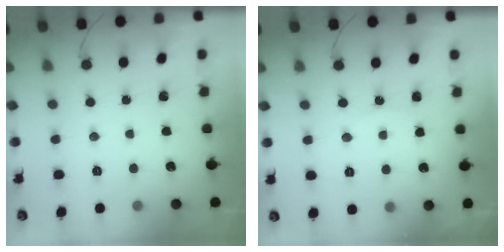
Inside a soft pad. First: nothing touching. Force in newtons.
{"total": 5.4, "press": 5.3, "slide": 0.7}